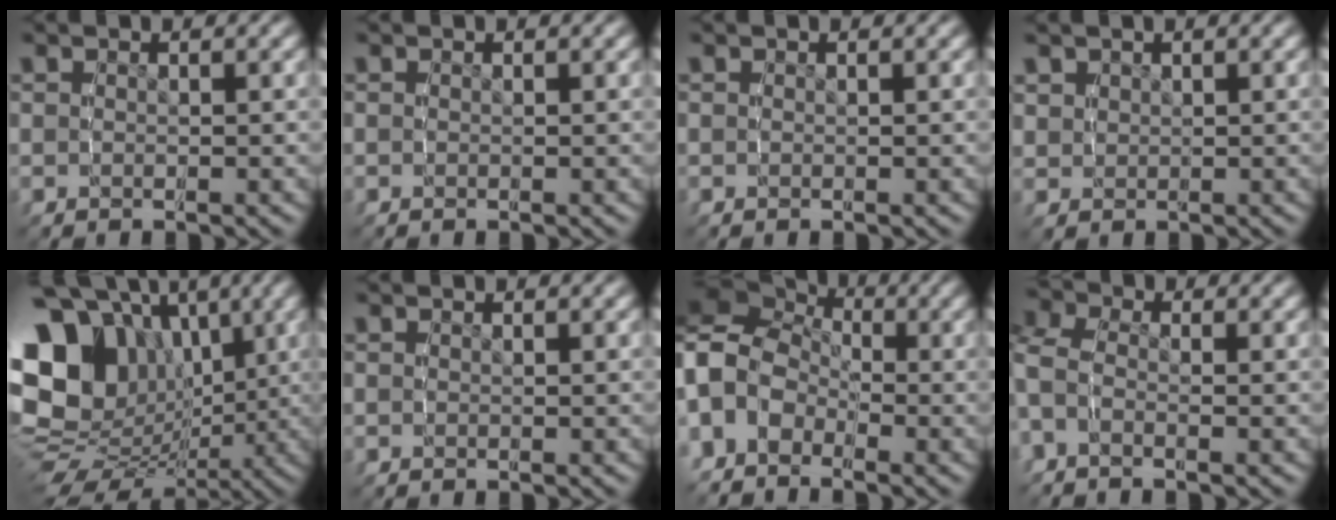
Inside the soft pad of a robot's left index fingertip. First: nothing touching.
{"total": 0.0}
{"total": 0.0}
{"total": 1.9, "force": [1.1, 1.4, 0.7], "torque": [-0.023, -0.010, 0.032]}
{"total": 19.6, "force": [0.1, 15.8, 11.6], "torque": [-0.233, -0.043, 0.010]}
{"total": 0.0}
{"total": 9.8, "force": [0.1, 8.6, 4.7], "torque": [-0.120, -0.019, -0.009]}
{"total": 4.6, "force": [-0.6, 3.5, 2.9], "torque": [-0.077, -0.002, -0.020]}